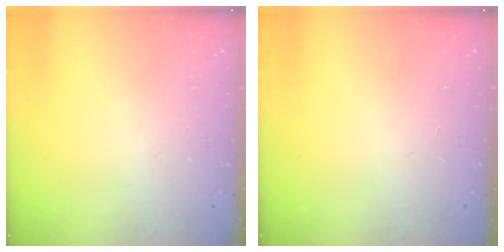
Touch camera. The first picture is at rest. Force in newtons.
{"total": 0.0}